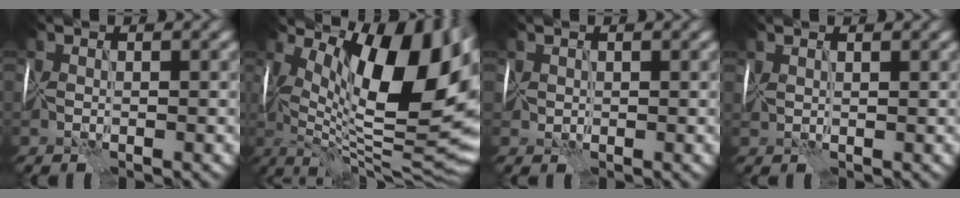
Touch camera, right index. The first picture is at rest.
{"total": 16.3, "force": [5.1, 5.7, 14.5], "torque": [-0.207, 0.005, 0.090]}
{"total": 0.8, "force": [0.3, 0.7, -0.1], "torque": [-0.006, 0.004, 0.007]}
{"total": 1.3, "force": [1.1, 0.2, 0.6], "torque": [-0.012, 0.002, 0.018]}